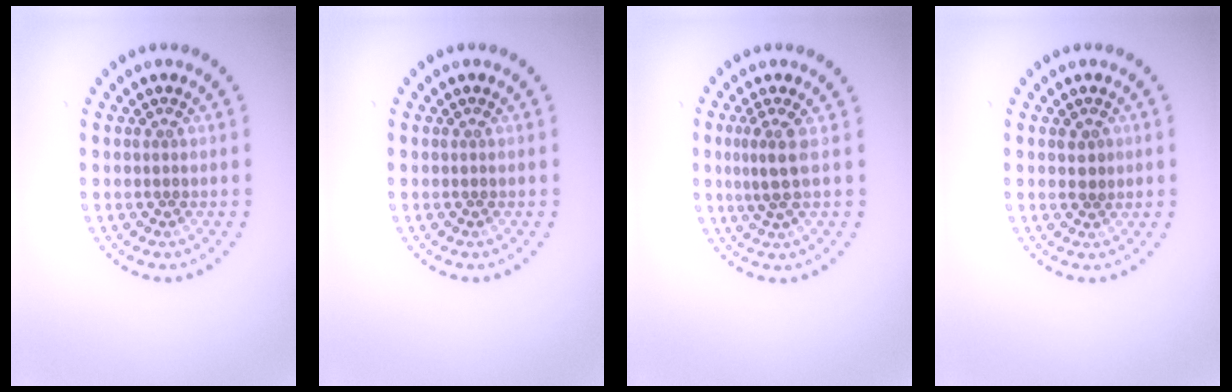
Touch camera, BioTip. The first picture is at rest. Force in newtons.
{"total": 0.0}
{"total": 2.2, "press": 1.5, "slide": 1.6}
{"total": 1.1, "press": 1.0, "slide": 0.4}